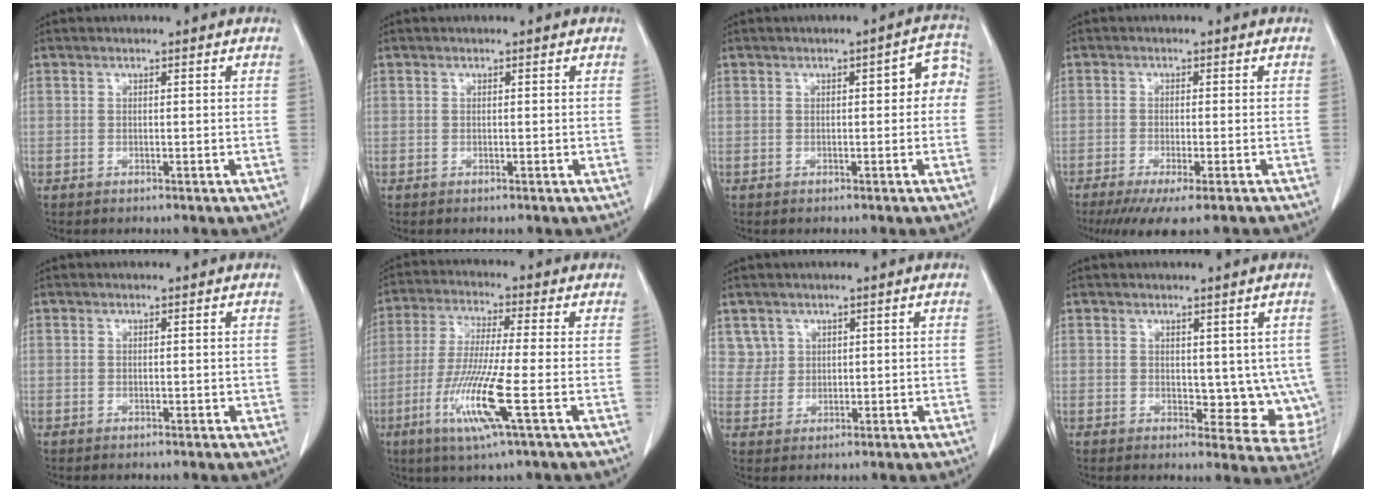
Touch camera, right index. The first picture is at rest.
{"total": 0.0}
{"total": 4.4, "force": [0.4, 1.8, 4.0], "torque": [-0.035, 0.027, -0.001]}
{"total": 8.8, "force": [-6.8, 0.8, 5.6], "torque": [-0.074, -0.018, -0.103]}
{"total": 0.7, "force": [0.1, 0.5, 0.4], "torque": [-0.001, 0.002, 0.001]}
{"total": 11.1, "force": [-3.9, -0.4, 10.4], "torque": [-0.215, -0.027, -0.081]}
{"total": 3.3, "force": [1.9, 2.7, -0.4], "torque": [0.023, 0.004, 0.032]}
{"total": 8.2, "force": [1.0, 4.8, 6.6], "torque": [-0.053, -0.009, 0.020]}